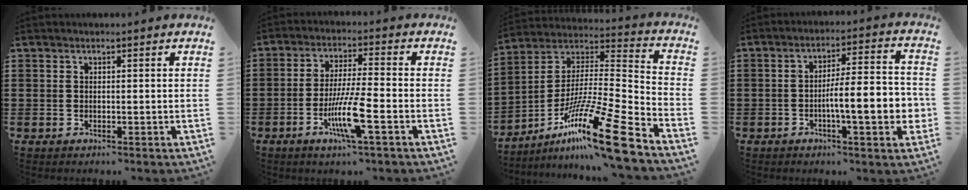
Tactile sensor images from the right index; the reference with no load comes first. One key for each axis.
{"total": 8.7, "fx": -3.6, "fy": 0.7, "fz": 7.9, "tx": -0.159, "ty": -0.016, "tz": -0.069}
{"total": 18.2, "fx": -12.1, "fy": 1.6, "fz": 13.5, "tx": -0.225, "ty": 0.026, "tz": -0.214}
{"total": 9.3, "fx": -2.3, "fy": 2.0, "fz": 8.8, "tx": -0.132, "ty": -0.003, "tz": -0.042}